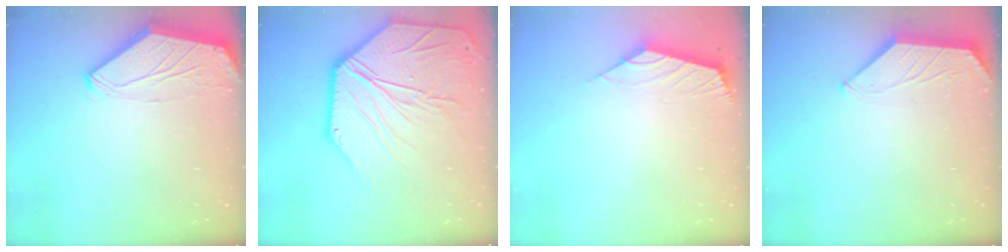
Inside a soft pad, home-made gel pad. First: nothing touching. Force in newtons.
{"total": 14.4, "press": 14.3, "slide": 1.6}
{"total": 2.6, "press": 2.5, "slide": 0.7}
{"total": 1.1, "press": 1.1, "slide": 0.3}